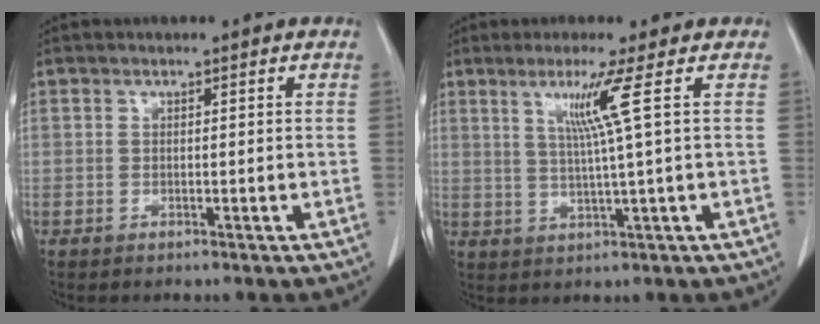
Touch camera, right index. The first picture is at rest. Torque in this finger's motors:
{"motor_torque": [0.53, 0.22, 0.19, 0.07]}